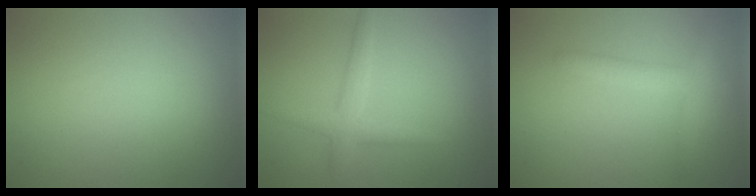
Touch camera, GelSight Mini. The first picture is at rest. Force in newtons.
{"total": 2.3, "press": 2.3, "slide": 0.1}
{"total": 2.3, "press": 2.3, "slide": 0.1}